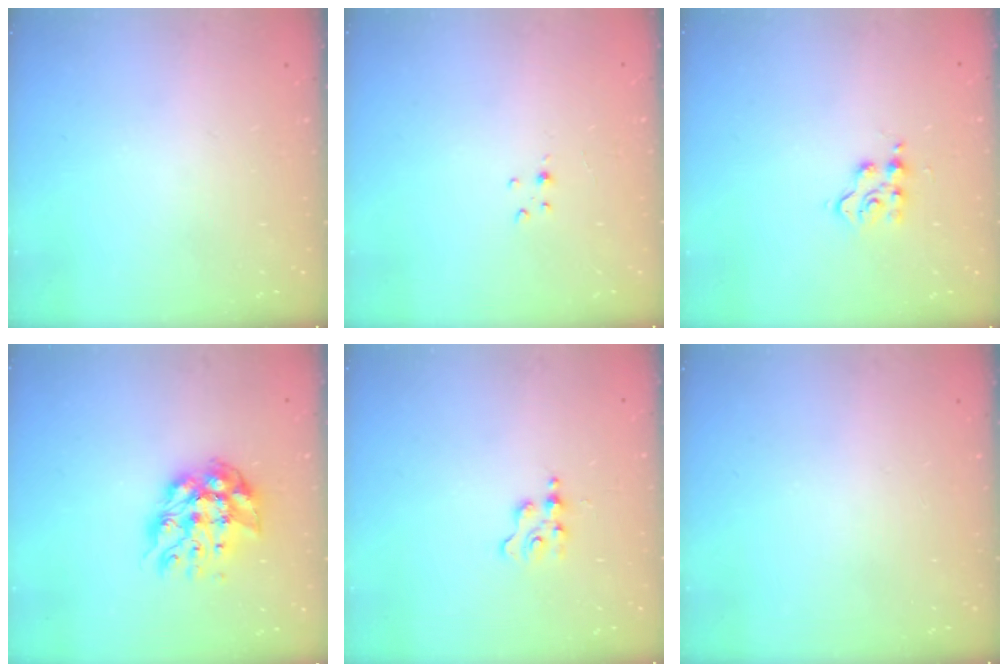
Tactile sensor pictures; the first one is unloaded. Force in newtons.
{"total": 2.5, "press": 2.5, "slide": 0.3}
{"total": 3.9, "press": 3.9, "slide": 0.5}
{"total": 12.3, "press": 12.3, "slide": 1.2}
{"total": 2.5, "press": 2.5, "slide": 0.3}
{"total": 0.0}